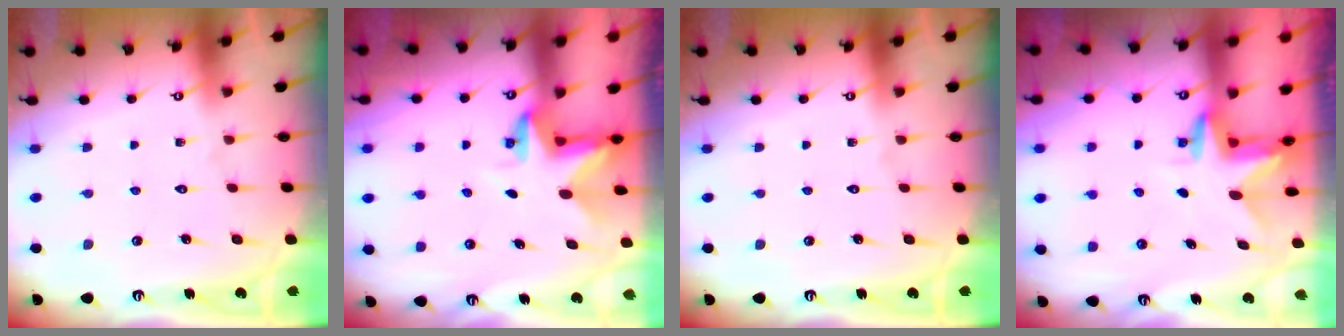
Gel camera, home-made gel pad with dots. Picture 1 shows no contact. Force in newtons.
{"total": 3.0, "press": 3.0, "slide": 0.2}
{"total": 0.0}
{"total": 3.0, "press": 3.0, "slide": 0.2}